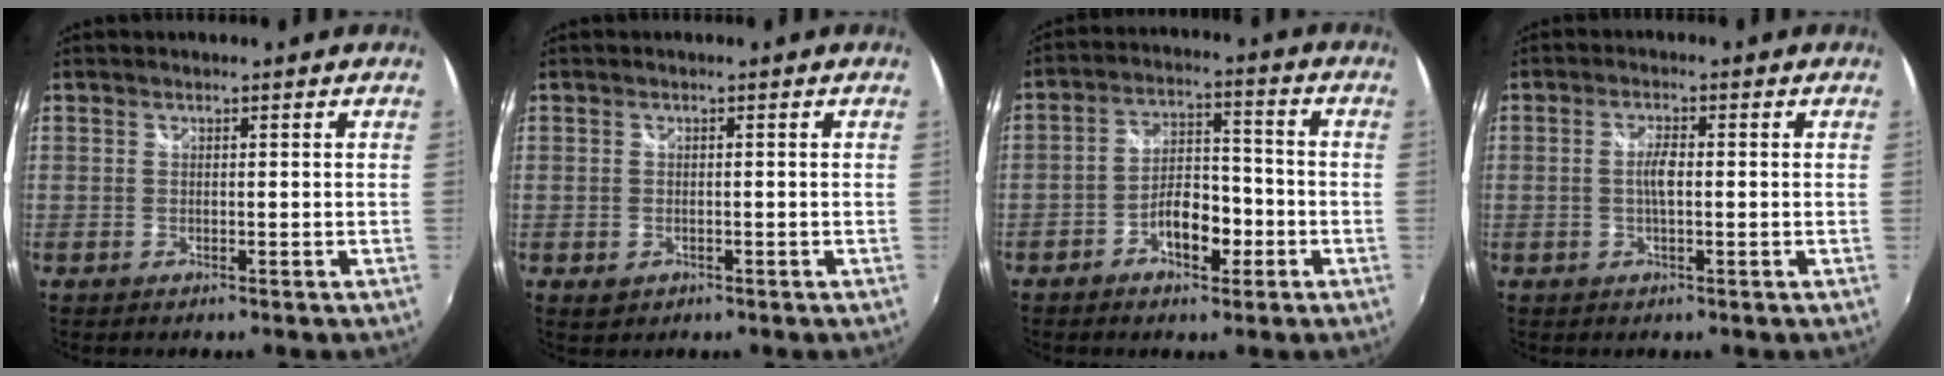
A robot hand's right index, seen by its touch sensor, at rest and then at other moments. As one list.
[{"total": 1.9, "force": [-0.6, 1.5, 0.9], "torque": [-0.018, -0.002, -0.006]}, {"total": 7.7, "force": [-3.7, 4.0, 5.5], "torque": [-0.102, 0.016, -0.056]}, {"total": 3.0, "force": [-0.2, 0.9, 2.8], "torque": [-0.053, 0.002, -0.004]}]